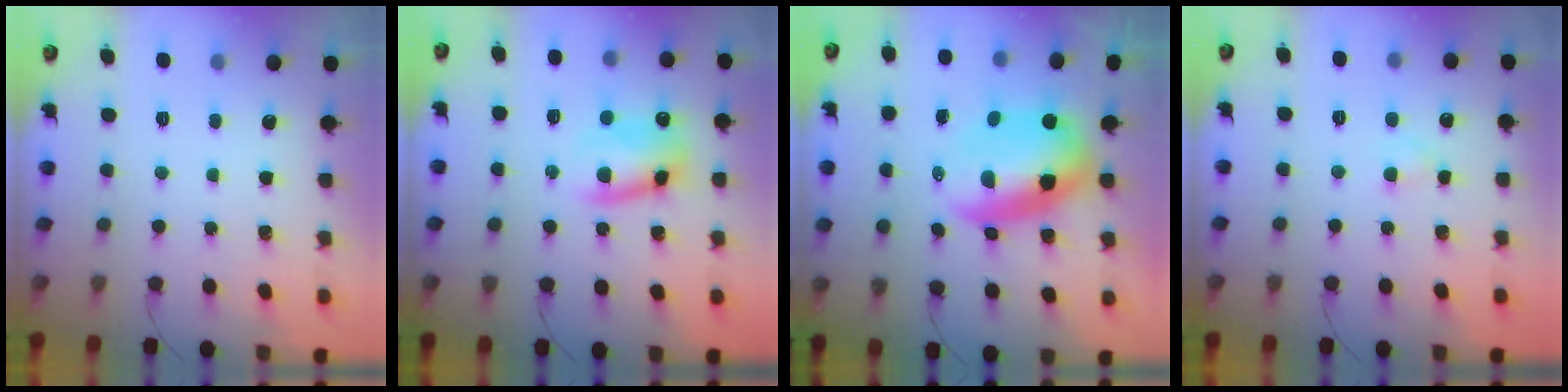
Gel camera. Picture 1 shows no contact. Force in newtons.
{"total": 10.8, "press": 10.6, "slide": 2.0}
{"total": 10.8, "press": 10.4, "slide": 2.7}
{"total": 2.1, "press": 1.8, "slide": 1.0}